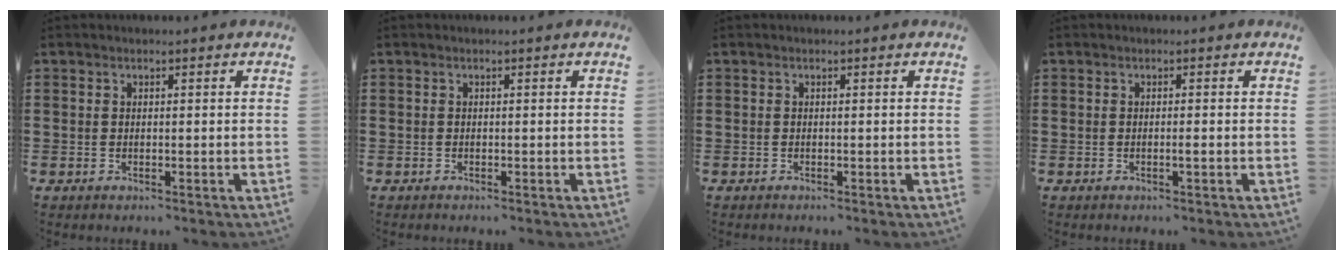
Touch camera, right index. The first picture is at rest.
{"total": 0.0}
{"total": 0.0}
{"total": 0.9, "force": [-0.3, -0.1, 0.8], "torque": [-0.014, -0.005, -0.005]}